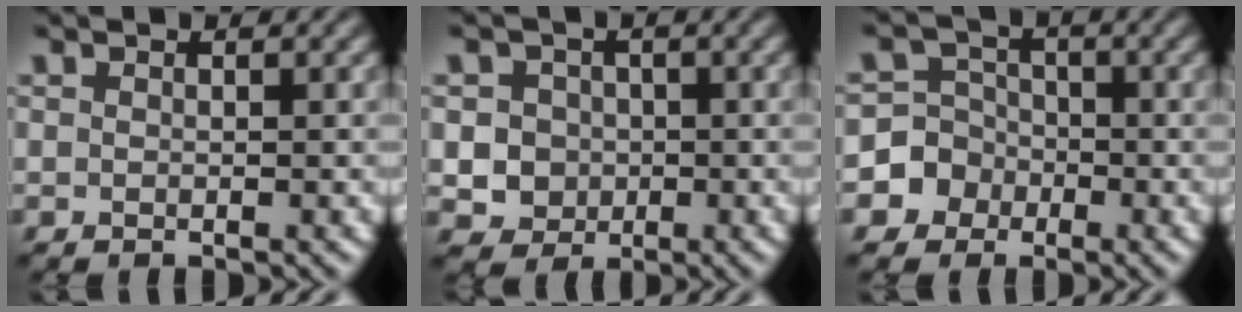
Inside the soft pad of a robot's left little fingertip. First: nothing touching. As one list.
[{"total": 4.5, "force": [-0.5, 4.3, 1.3], "torque": [-0.012, 0.020, -0.022]}, {"total": 4.6, "force": [-1.8, 4.2, 0.3], "torque": [0.007, 0.008, -0.059]}]